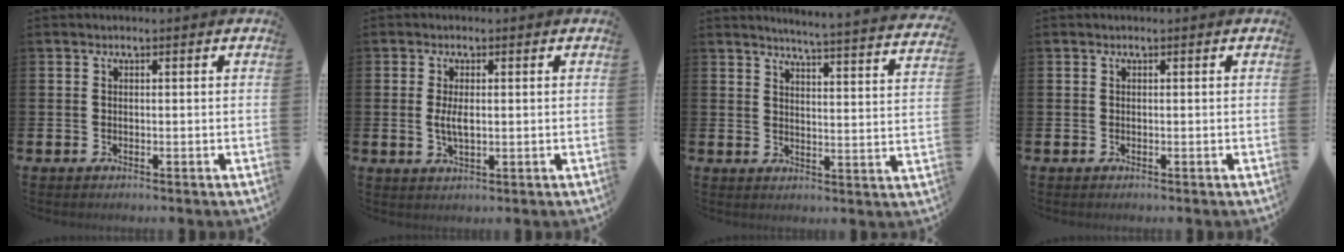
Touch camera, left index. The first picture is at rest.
{"total": 2.9, "force": [0.2, 1.2, 2.6], "torque": [-0.039, -0.002, 0.000]}
{"total": 4.5, "force": [4.4, -0.8, 0.7], "torque": [-0.027, -0.045, 0.072]}
{"total": 0.0}